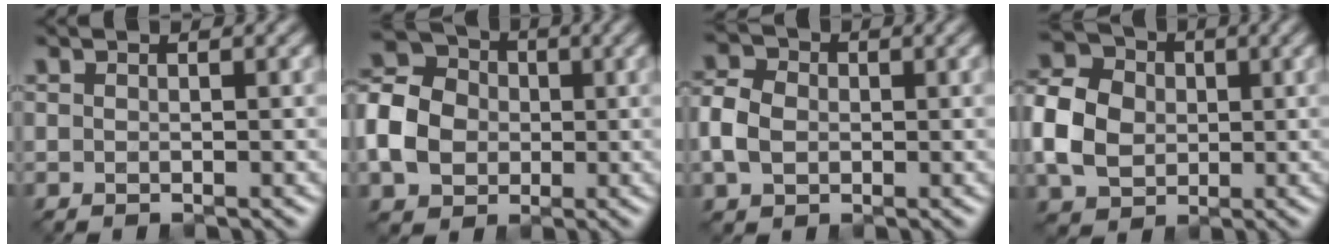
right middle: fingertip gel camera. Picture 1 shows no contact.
{"total": 7.6, "force": [-1.0, 6.3, 4.1], "torque": [-0.105, 0.009, -0.037]}
{"total": 4.6, "force": [-0.3, 3.7, 2.7], "torque": [-0.070, 0.004, -0.013]}
{"total": 7.4, "force": [-0.2, 6.1, 4.1], "torque": [-0.104, 0.010, -0.011]}